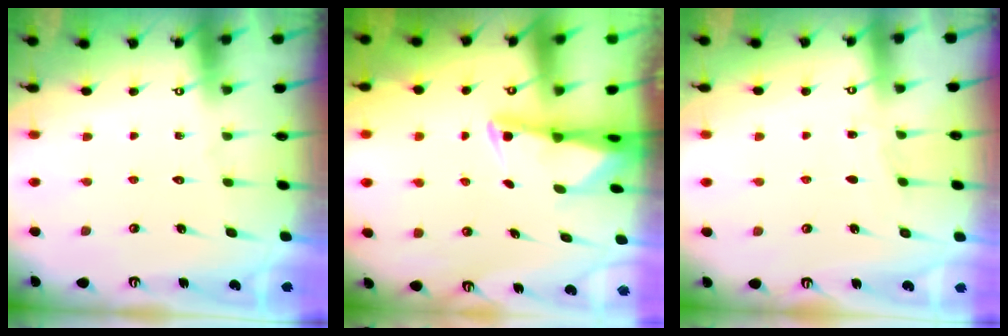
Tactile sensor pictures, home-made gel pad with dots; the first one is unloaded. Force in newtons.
{"total": 2.4, "press": 2.4, "slide": 0.5}
{"total": 2.7, "press": 2.7, "slide": 0.4}